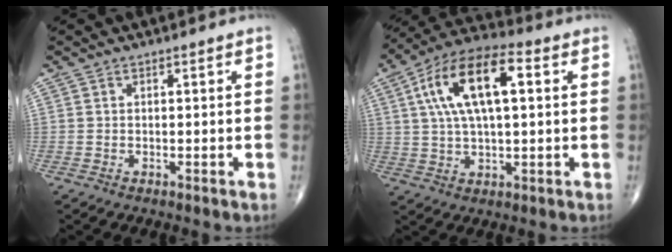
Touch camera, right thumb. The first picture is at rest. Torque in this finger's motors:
{"motor_torque": [-0.41, 2.54, 1.89, 0.29, 0.61]}